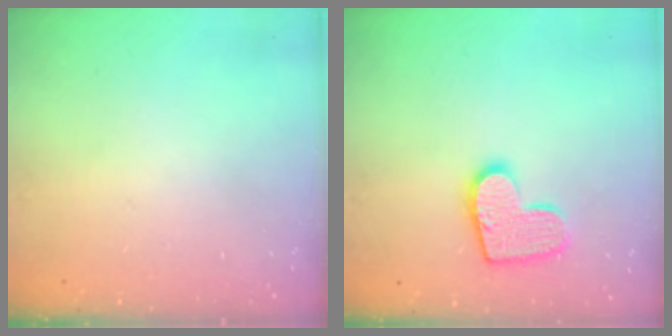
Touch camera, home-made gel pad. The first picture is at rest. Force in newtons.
{"total": 12.9, "press": 12.9, "slide": 0.8}